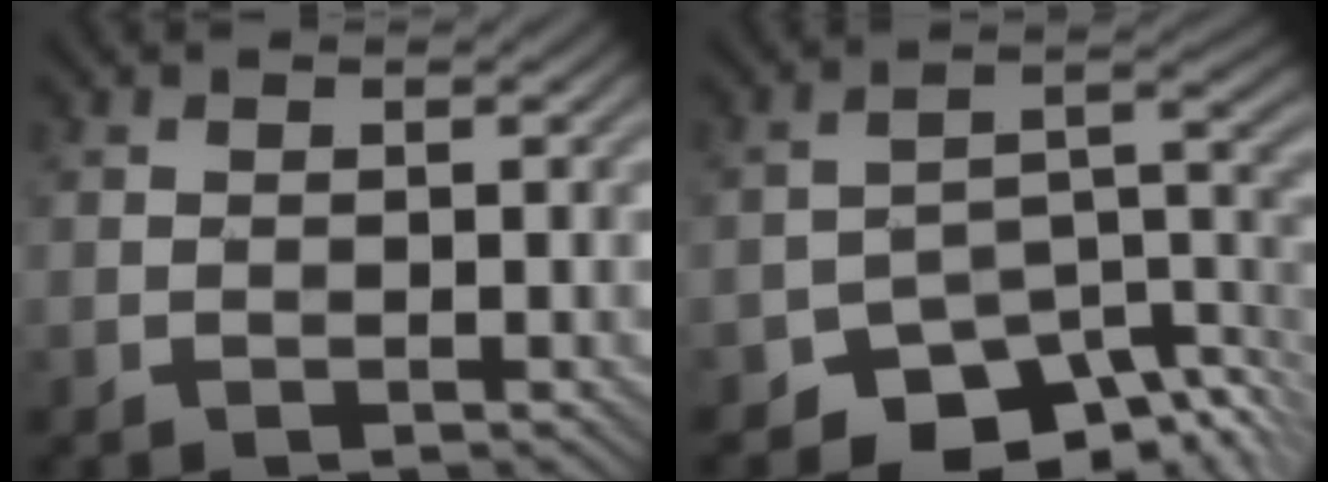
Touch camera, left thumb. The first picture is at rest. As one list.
[{"total": 9.6, "force": [-6.5, 5.3, 4.8], "torque": [-0.050, -0.015, -0.117]}]